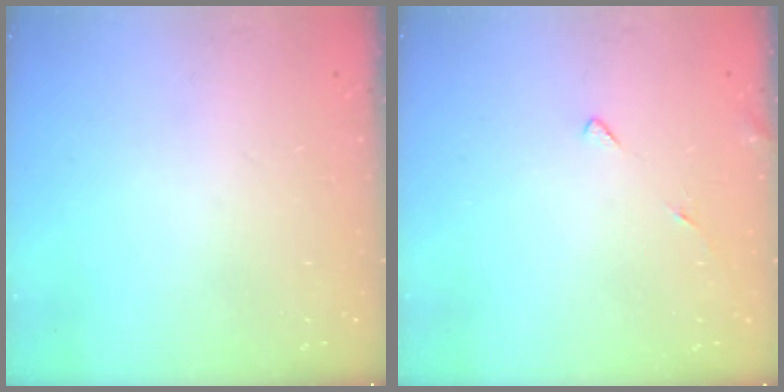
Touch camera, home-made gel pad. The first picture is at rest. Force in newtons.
{"total": 4.6, "press": 4.6, "slide": 0.7}